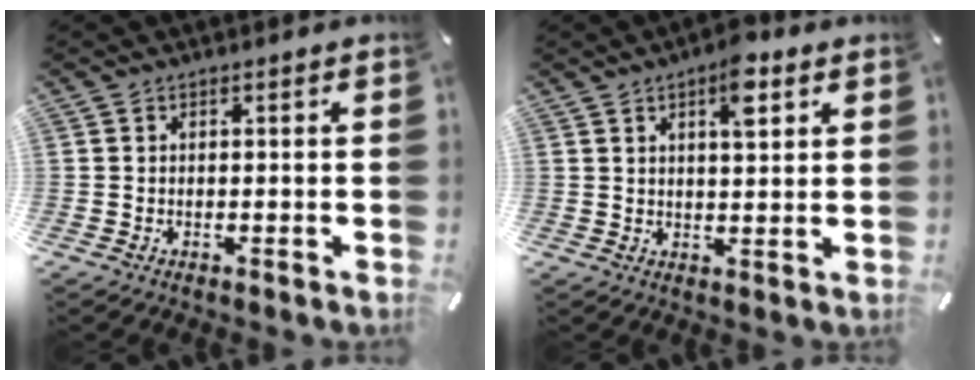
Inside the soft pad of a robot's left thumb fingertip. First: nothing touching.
{"total": 7.4, "force": [3.9, 3.1, 5.5], "torque": [-0.076, -0.010, 0.061]}